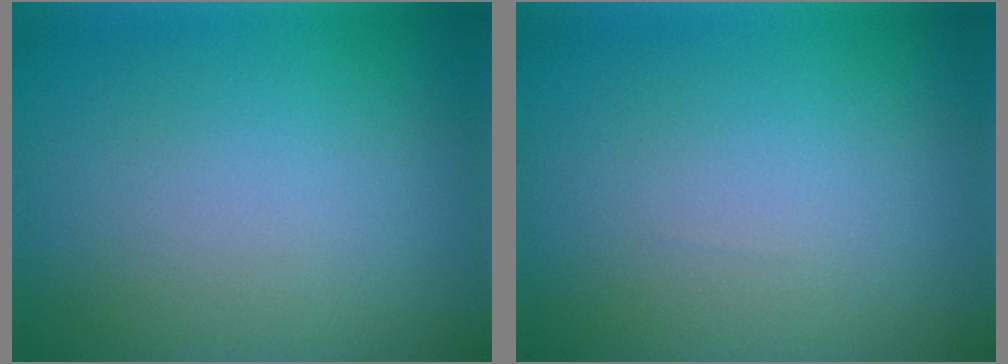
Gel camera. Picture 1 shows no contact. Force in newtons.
{"total": 0.0}